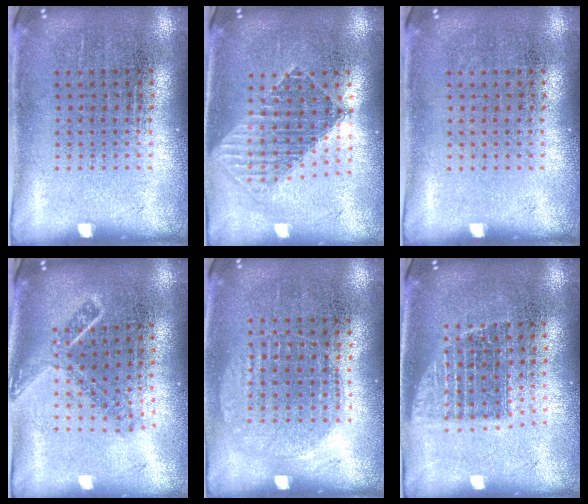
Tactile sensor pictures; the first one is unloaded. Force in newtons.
{"total": 1.7, "press": 1.4, "slide": 0.9}
{"total": 0.0}
{"total": 1.8, "press": 1.3, "slide": 1.3}
{"total": 1.0, "press": 0.9, "slide": 0.3}
{"total": 1.4, "press": 1.2, "slide": 0.7}